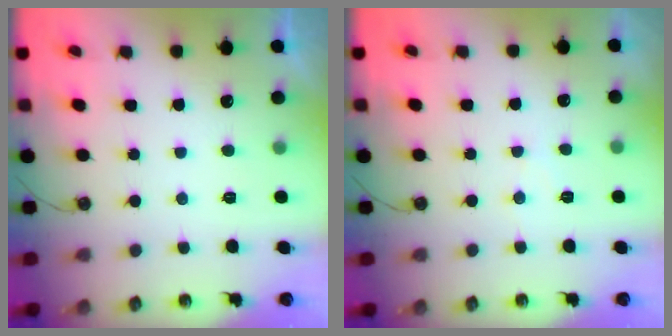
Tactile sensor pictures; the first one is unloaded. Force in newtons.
{"total": 4.5, "press": 4.4, "slide": 0.8}